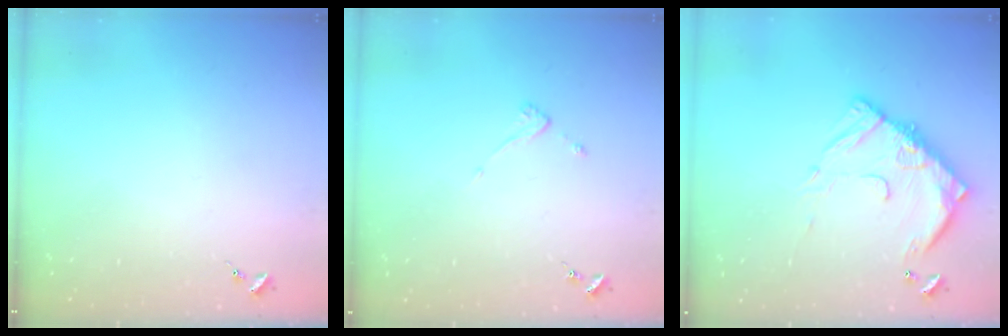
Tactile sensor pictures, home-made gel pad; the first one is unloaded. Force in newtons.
{"total": 3.4, "press": 3.4, "slide": 0.1}
{"total": 14.4, "press": 14.4, "slide": 1.3}